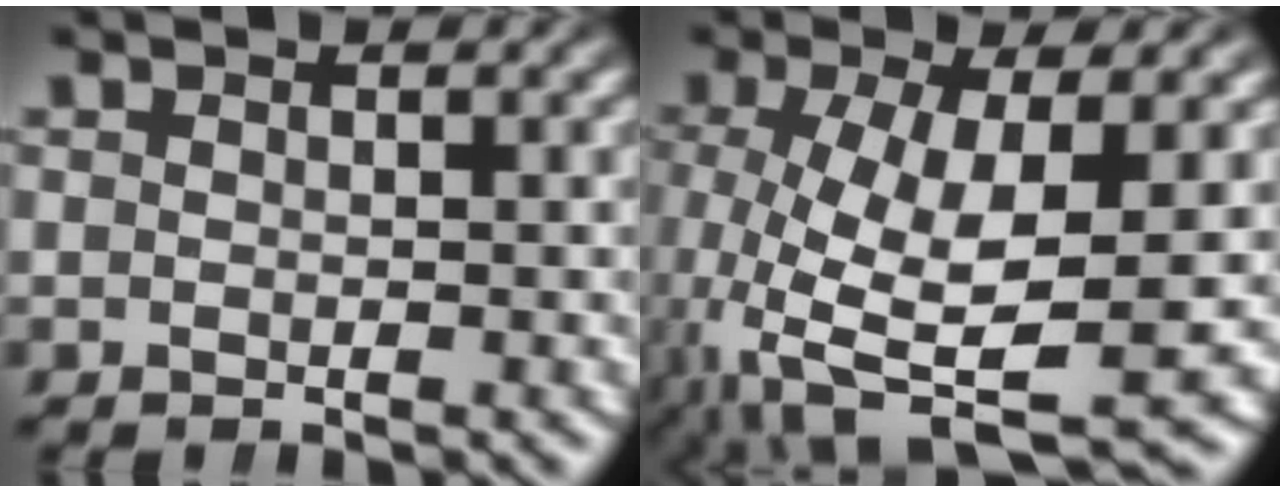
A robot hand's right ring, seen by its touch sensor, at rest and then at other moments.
{"total": 9.9, "force": [-1.5, 5.2, 8.3], "torque": [-0.169, -0.042, 0.000]}